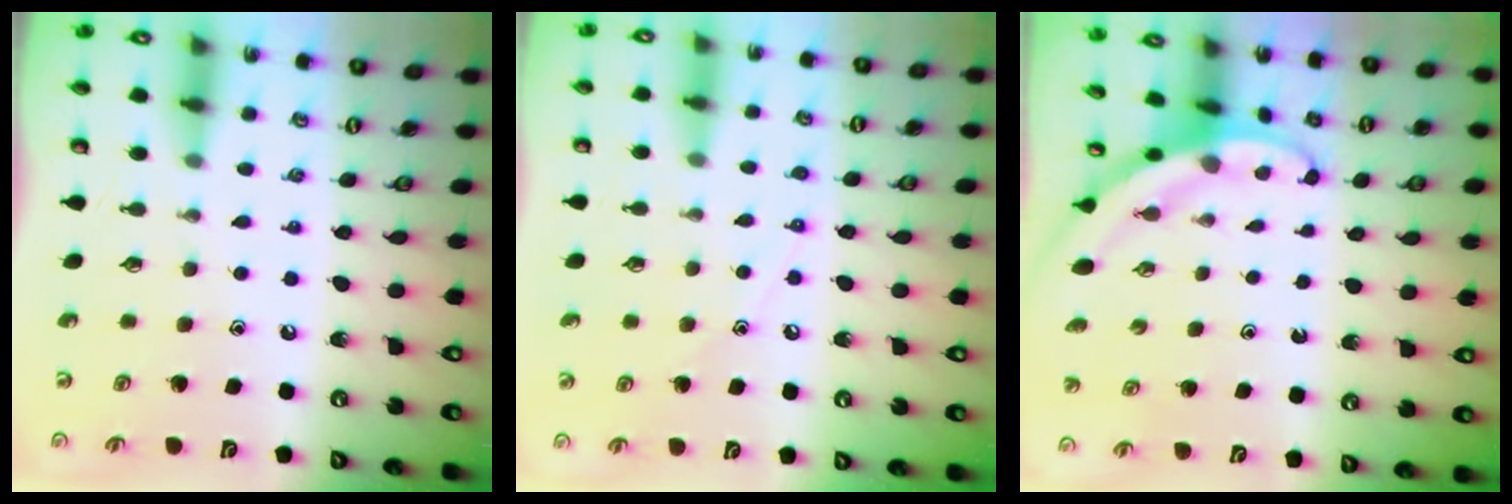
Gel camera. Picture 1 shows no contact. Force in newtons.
{"total": 5.9, "press": 5.8, "slide": 0.8}
{"total": 2.9, "press": 2.9, "slide": 0.2}